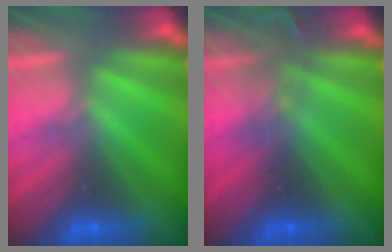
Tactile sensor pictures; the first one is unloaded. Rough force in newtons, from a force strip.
{"total": 2.9}